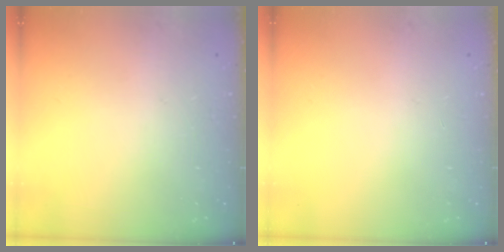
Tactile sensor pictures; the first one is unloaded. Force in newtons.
{"total": 0.0}